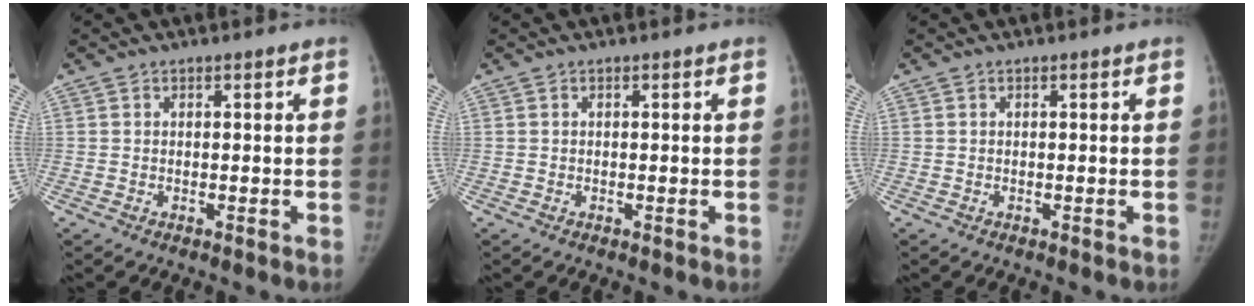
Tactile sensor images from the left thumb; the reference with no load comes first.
{"total": 0.0}
{"total": 0.0}